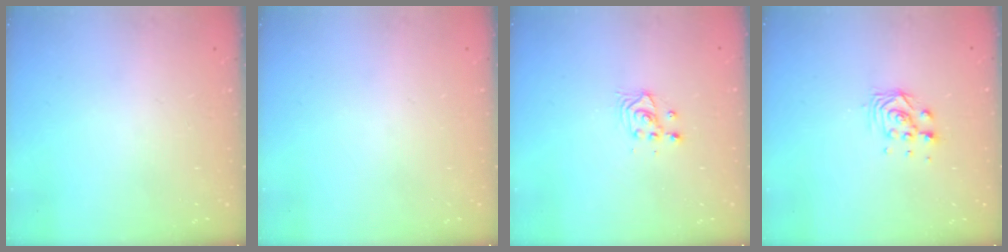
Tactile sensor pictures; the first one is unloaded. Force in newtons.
{"total": 0.0}
{"total": 3.4, "press": 3.4, "slide": 0.4}
{"total": 5.1, "press": 5.0, "slide": 0.4}